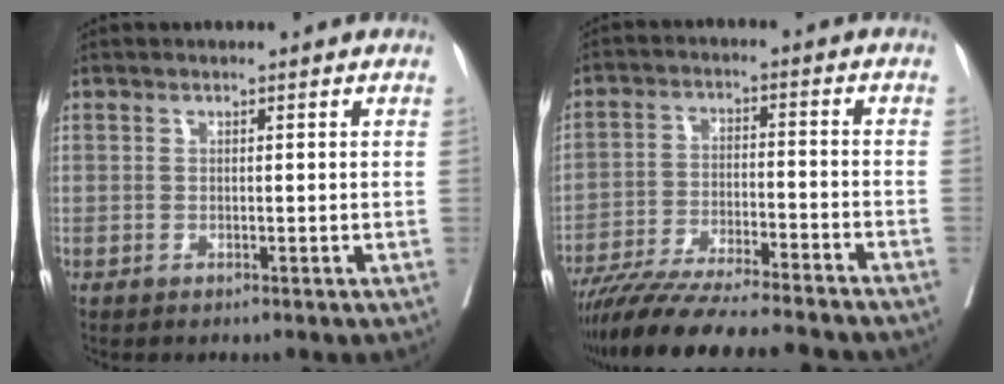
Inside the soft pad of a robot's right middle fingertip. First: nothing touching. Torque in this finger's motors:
{"motor_torque": [1.09, -1.05, 0.31, 0.11]}